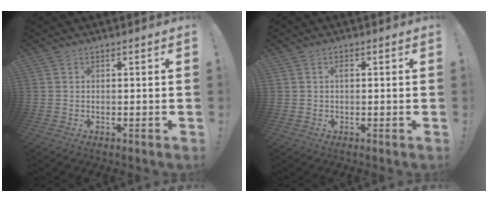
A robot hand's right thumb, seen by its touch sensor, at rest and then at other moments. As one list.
[{"total": 0.9, "force": [0.1, 0.5, 0.7], "torque": [-0.010, 0.002, -0.001]}]